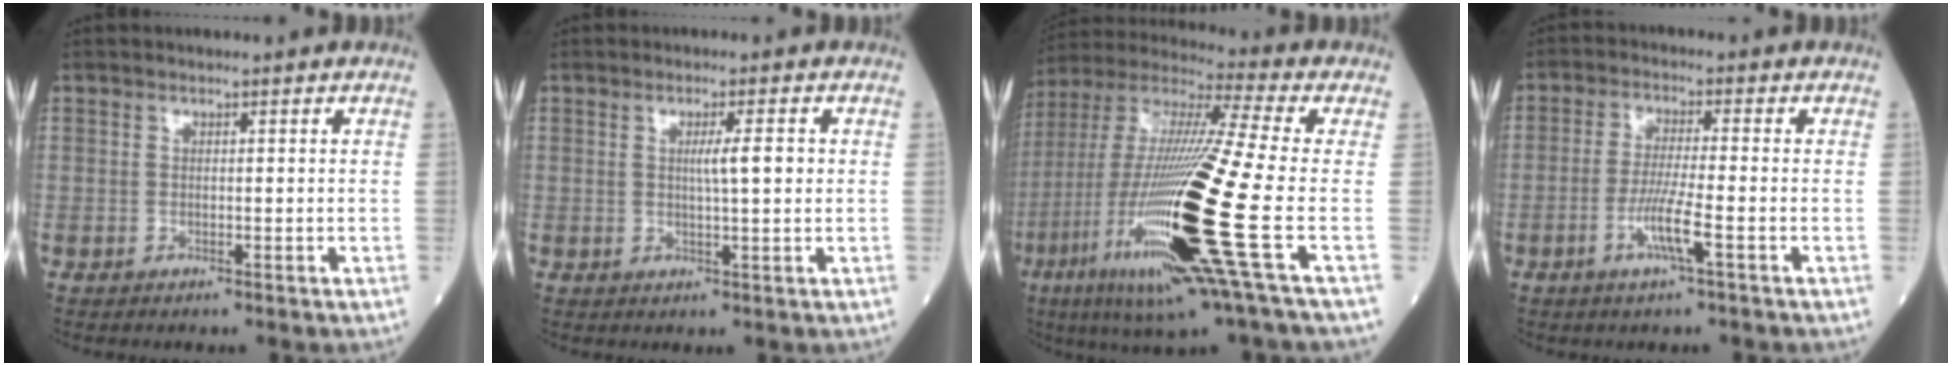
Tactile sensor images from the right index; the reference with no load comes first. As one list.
[{"total": 3.4, "force": [0.5, 0.1, 3.4], "torque": [-0.058, -0.001, 0.007]}, {"total": 25.8, "force": [-7.1, 1.0, 24.8], "torque": [-0.510, -0.045, -0.140]}, {"total": 5.4, "force": [-2.2, -0.3, 4.9], "torque": [-0.097, -0.010, -0.045]}]